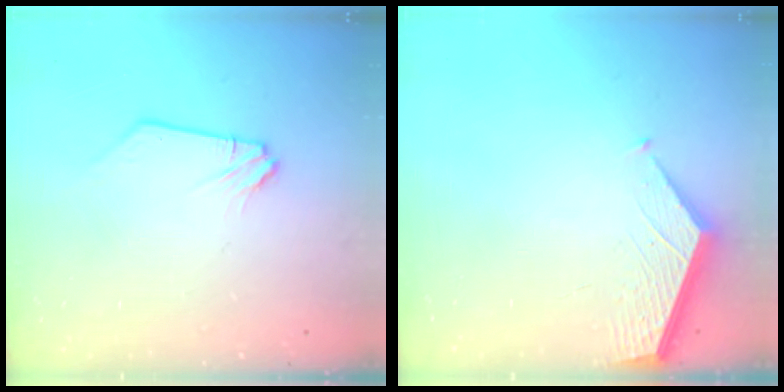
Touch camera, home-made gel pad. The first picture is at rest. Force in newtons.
{"total": 2.6, "press": 2.6, "slide": 0.4}